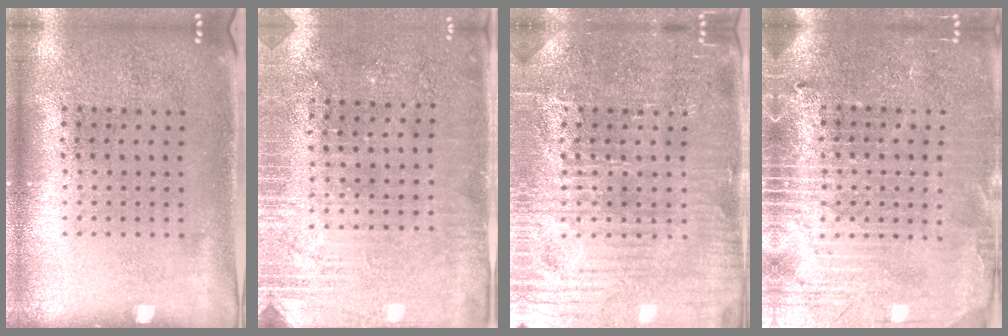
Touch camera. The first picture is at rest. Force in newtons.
{"total": 2.9, "press": 2.8, "slide": 0.6}
{"total": 4.4, "press": 4.2, "slide": 1.1}
{"total": 3.9, "press": 3.6, "slide": 1.5}